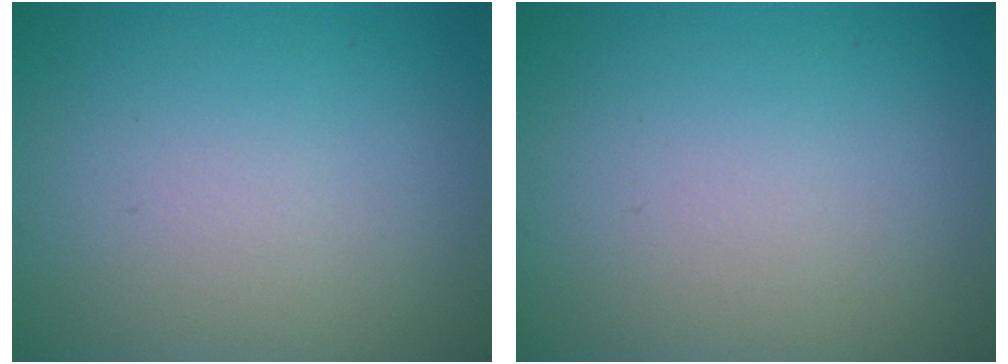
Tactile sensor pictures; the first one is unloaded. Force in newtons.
{"total": 0.0}